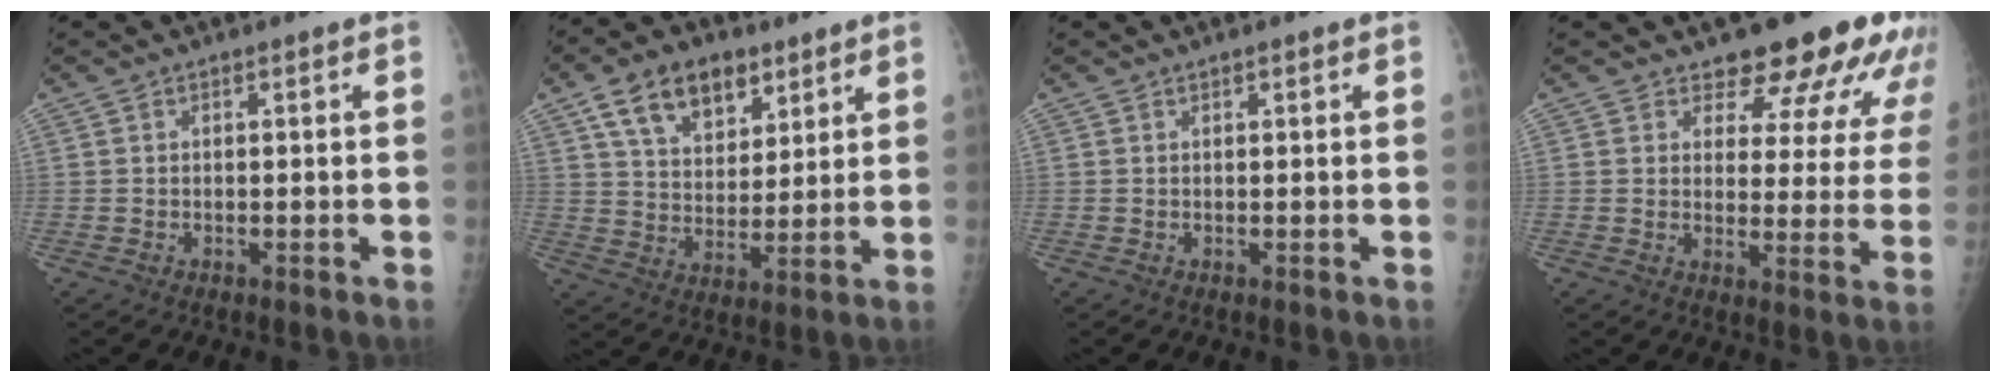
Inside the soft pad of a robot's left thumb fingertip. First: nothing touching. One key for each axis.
{"total": 13.2, "fx": 7.4, "fy": 8.1, "fz": 7.4, "tx": -0.091, "ty": -0.031, "tz": 0.130}
{"total": 0.5, "fx": 0.4, "fy": 0.2, "fz": 0.3, "tx": -0.004, "ty": -0.002, "tz": 0.005}
{"total": 13.5, "fx": 11.4, "fy": 5.3, "fz": 5.0, "tx": -0.014, "ty": -0.075, "tz": 0.125}